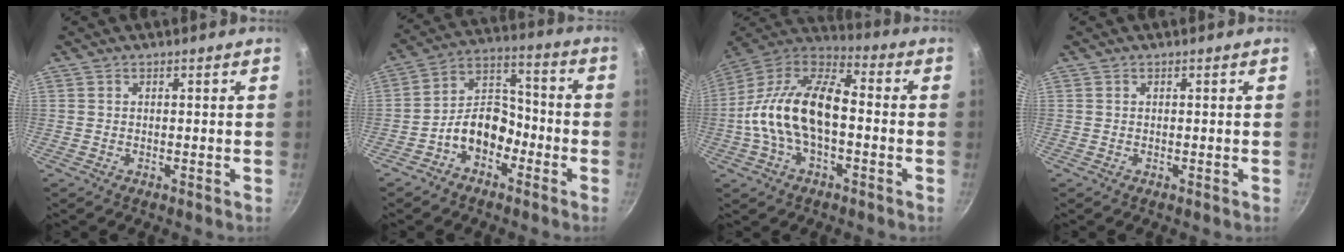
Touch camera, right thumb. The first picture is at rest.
{"total": 10.7, "force": [-4.3, 7.2, 6.5], "torque": [-0.090, 0.058, -0.087]}
{"total": 18.4, "force": [-1.7, 9.8, 15.5], "torque": [-0.297, 0.044, -0.036]}
{"total": 0.0}